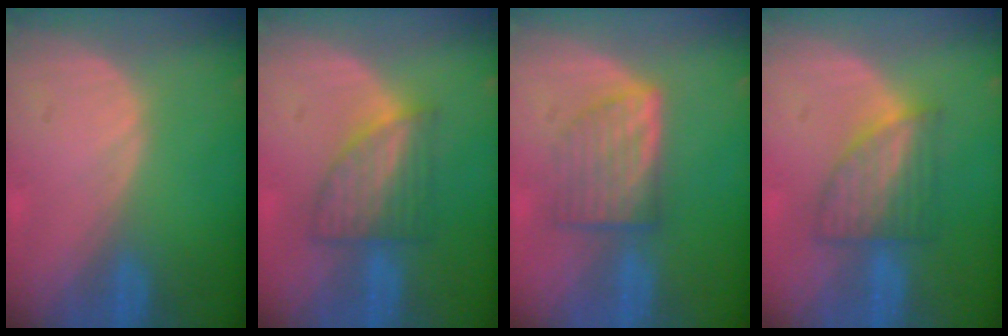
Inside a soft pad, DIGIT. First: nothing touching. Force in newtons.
{"total": 6.0, "press": 5.9, "slide": 1.0}
{"total": 6.2, "press": 5.9, "slide": 1.9}
{"total": 6.0, "press": 5.9, "slide": 1.0}